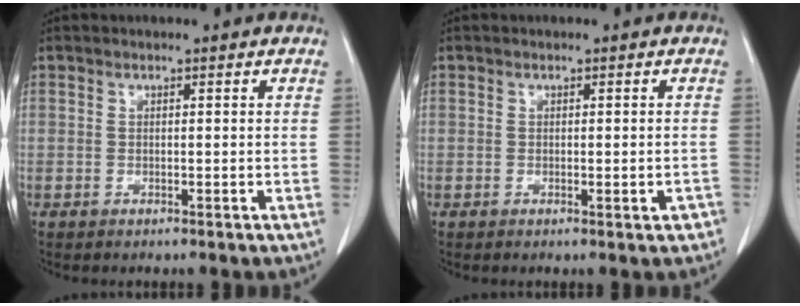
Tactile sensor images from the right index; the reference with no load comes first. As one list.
[{"total": 1.8, "force": [-0.7, 0.5, 1.6], "torque": [-0.015, 0.000, -0.004]}]